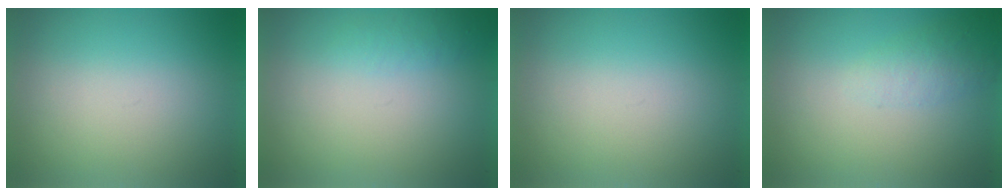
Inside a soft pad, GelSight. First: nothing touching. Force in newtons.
{"total": 1.3}
{"total": 0.0}
{"total": 2.0}